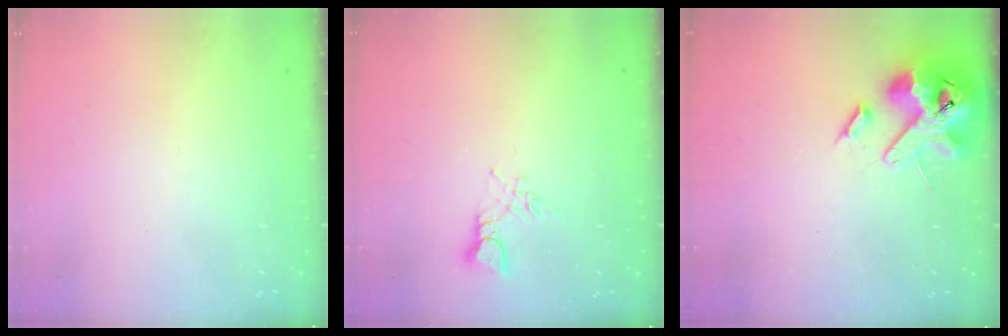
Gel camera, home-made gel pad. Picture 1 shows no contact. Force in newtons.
{"total": 2.6, "press": 2.6, "slide": 0.4}
{"total": 14.5, "press": 14.3, "slide": 2.4}